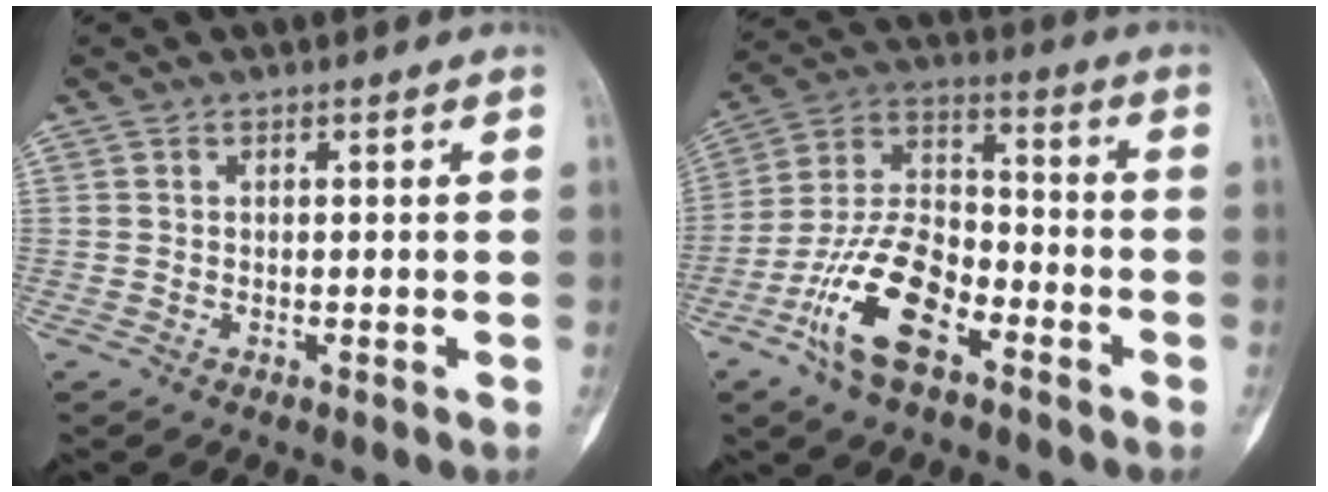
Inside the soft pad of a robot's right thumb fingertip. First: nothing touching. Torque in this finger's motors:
{"motor_torque": [0.31, 0.45, 0.49, -0.49, 0.16]}